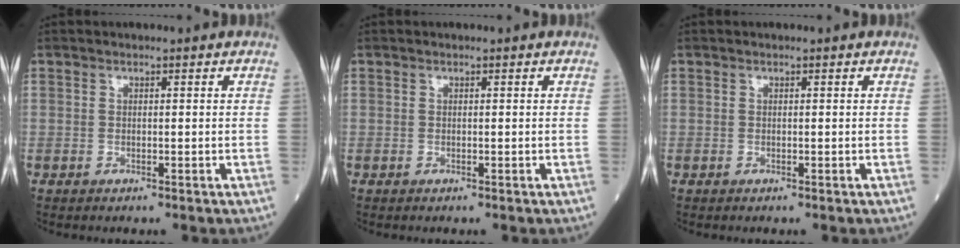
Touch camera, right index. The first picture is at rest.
{"total": 0.0}
{"total": 0.0}